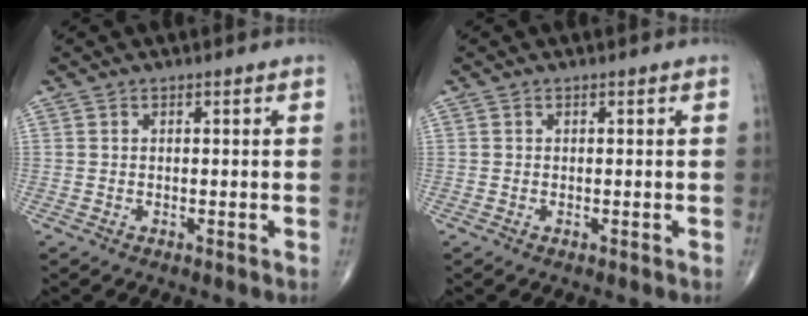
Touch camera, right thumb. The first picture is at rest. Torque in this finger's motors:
{"motor_torque": [-0.23, -0.03, 0.23, -0.04, -0.02]}